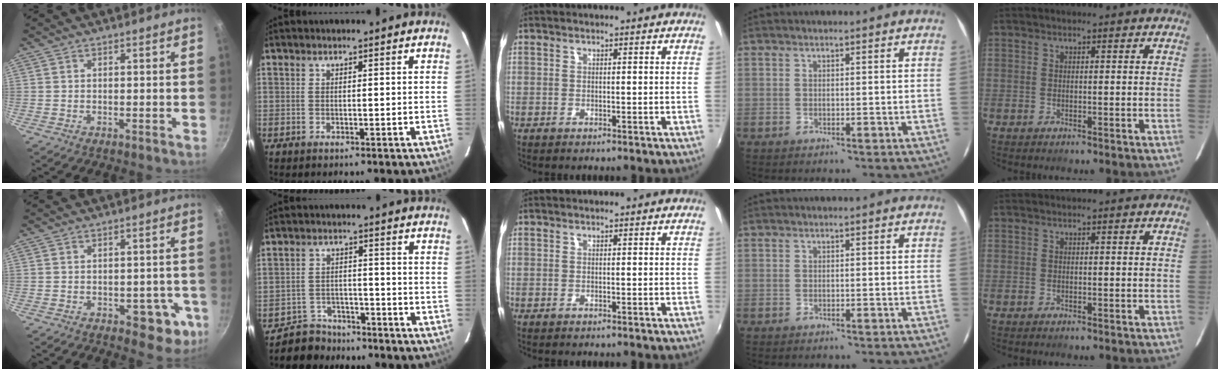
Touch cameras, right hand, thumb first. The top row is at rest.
{"thumb": {"total": 8.4, "force": [-2.8, 5.0, 6.1], "torque": [-0.030, 0.013, -0.030]}, "index": {"total": 6.3, "force": [-5.3, 3.5, 0.2], "torque": [-0.024, 0.018, -0.084]}}